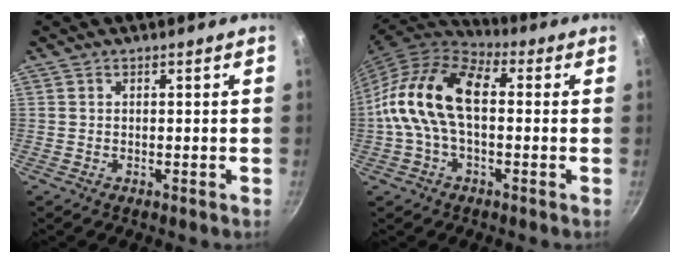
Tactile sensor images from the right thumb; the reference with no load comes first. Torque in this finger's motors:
{"motor_torque": [0.37, 1.47, 1.08, -0.95, 0.44]}